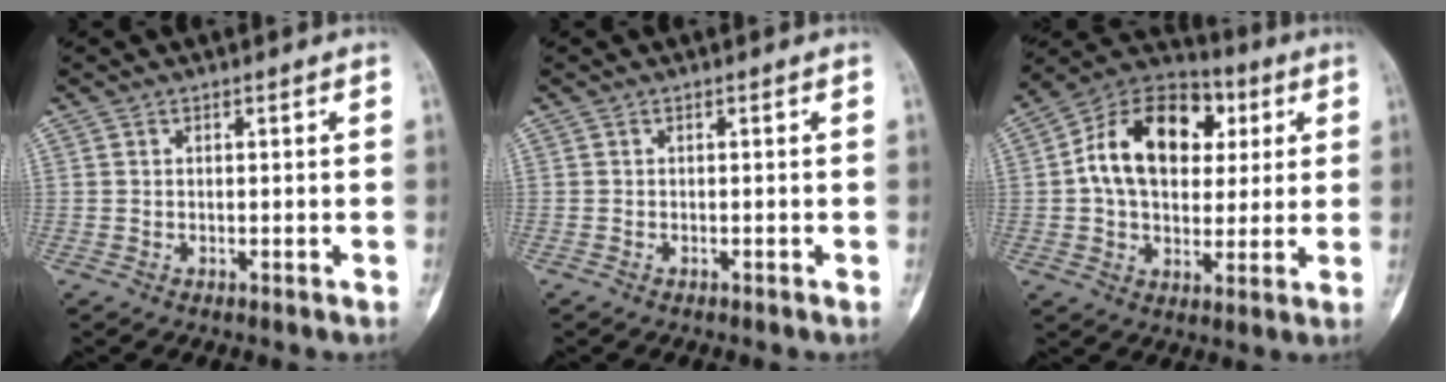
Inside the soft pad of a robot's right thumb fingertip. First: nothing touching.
{"total": 0.0}
{"total": 18.9, "force": [3.8, 13.0, 13.2], "torque": [-0.188, 0.016, 0.056]}